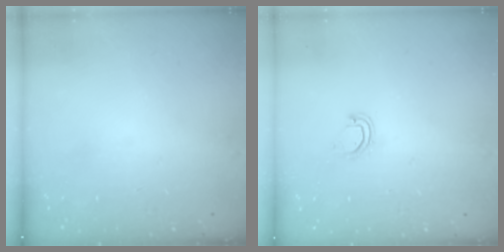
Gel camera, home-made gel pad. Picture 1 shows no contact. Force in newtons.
{"total": 4.7, "press": 4.7, "slide": 0.2}